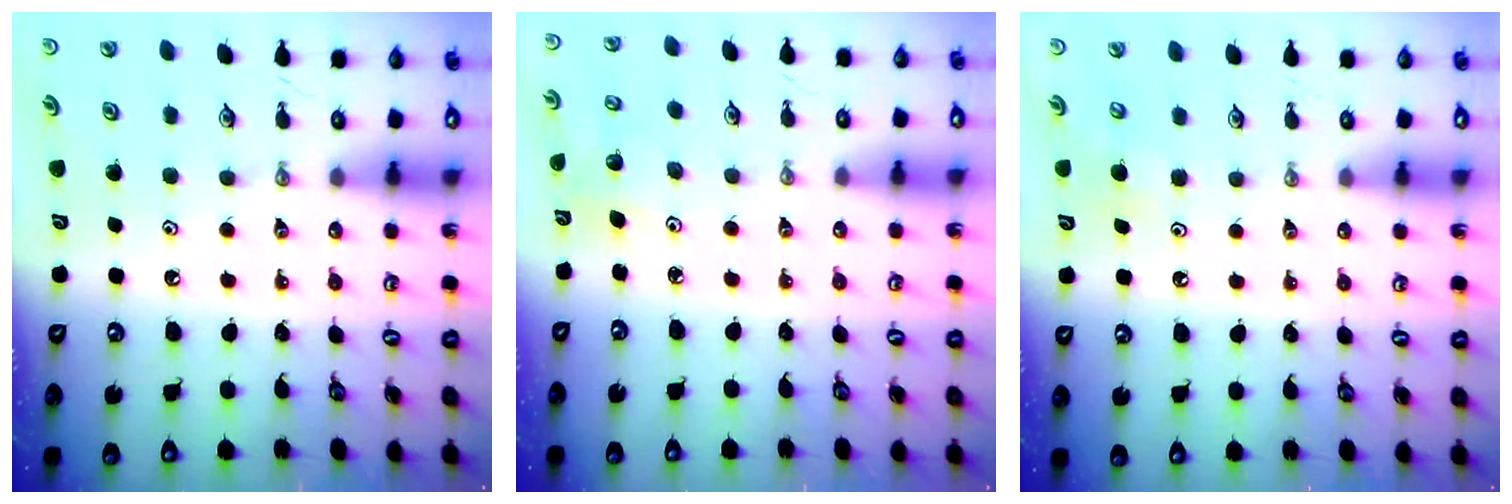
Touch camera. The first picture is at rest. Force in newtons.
{"total": 3.6, "press": 3.2, "slide": 1.6}
{"total": 5.5, "press": 5.4, "slide": 0.6}